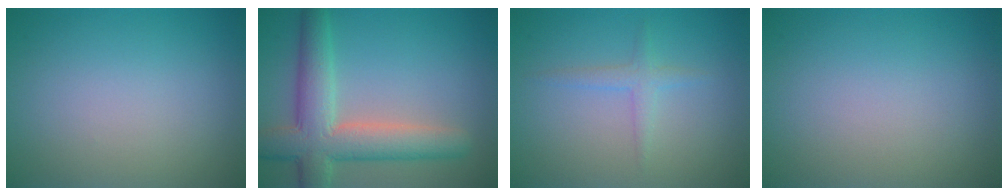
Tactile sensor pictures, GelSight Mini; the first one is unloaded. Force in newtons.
{"total": 7.1, "press": 7.1, "slide": 0.5}
{"total": 1.5, "press": 1.5, "slide": 0.1}
{"total": 0.0}